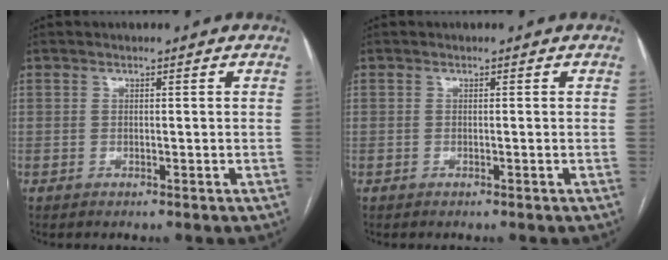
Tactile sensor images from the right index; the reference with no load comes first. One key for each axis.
{"total": 0.0}